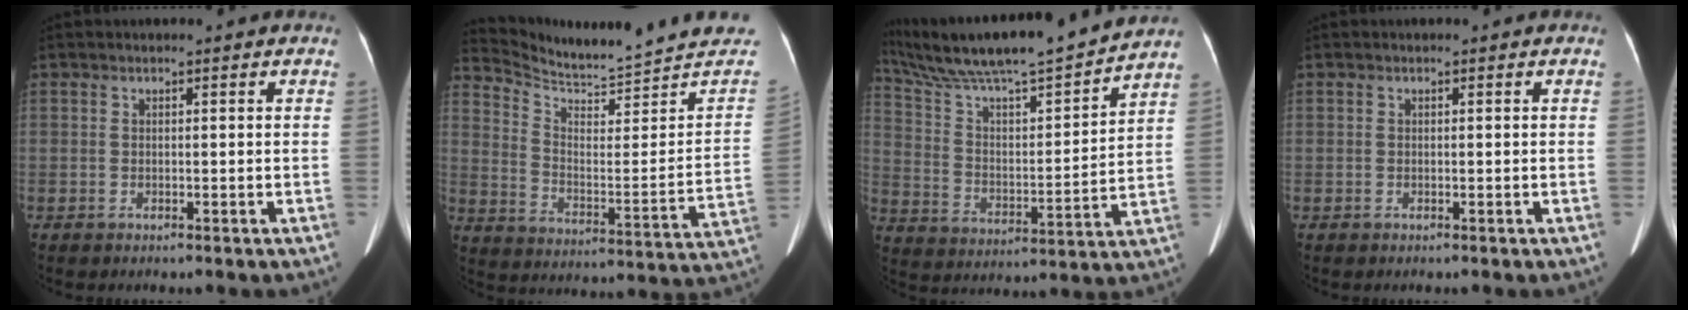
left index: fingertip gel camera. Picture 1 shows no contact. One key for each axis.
{"total": 20.5, "fx": 19.9, "fy": 0.7, "fz": 5.1, "tx": -0.092, "ty": -0.105, "tz": 0.273}
{"total": 21.3, "fx": 18.7, "fy": 0.7, "fz": 10.1, "tx": -0.180, "ty": 0.011, "tz": 0.308}
{"total": 0.0}